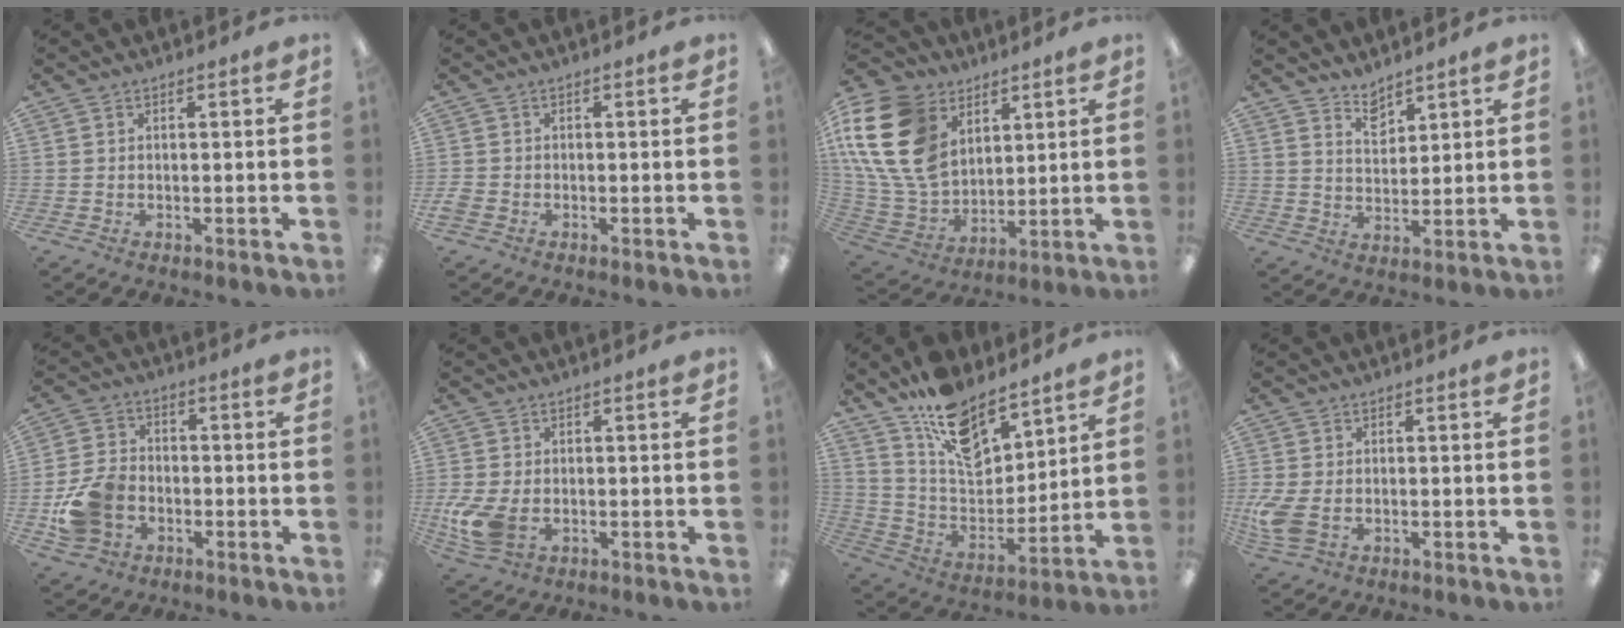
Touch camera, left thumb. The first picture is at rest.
{"total": 1.6, "force": [-1.0, 1.1, 0.7], "torque": [-0.010, 0.001, -0.017]}
{"total": 20.0, "force": [7.5, 14.5, 11.4], "torque": [-0.281, -0.034, 0.142]}
{"total": 5.2, "force": [4.5, 2.3, 1.2], "torque": [-0.013, -0.029, 0.082]}
{"total": 10.8, "force": [-3.9, 8.3, 5.7], "torque": [-0.127, 0.033, -0.067]}
{"total": 7.8, "force": [-1.8, 5.2, 5.5], "torque": [-0.140, -0.003, -0.035]}
{"total": 15.3, "force": [10.9, 7.5, 7.7], "torque": [-0.137, -0.068, 0.200]}
{"total": 6.3, "force": [-1.4, 4.0, 4.6], "torque": [-0.114, -0.004, -0.027]}